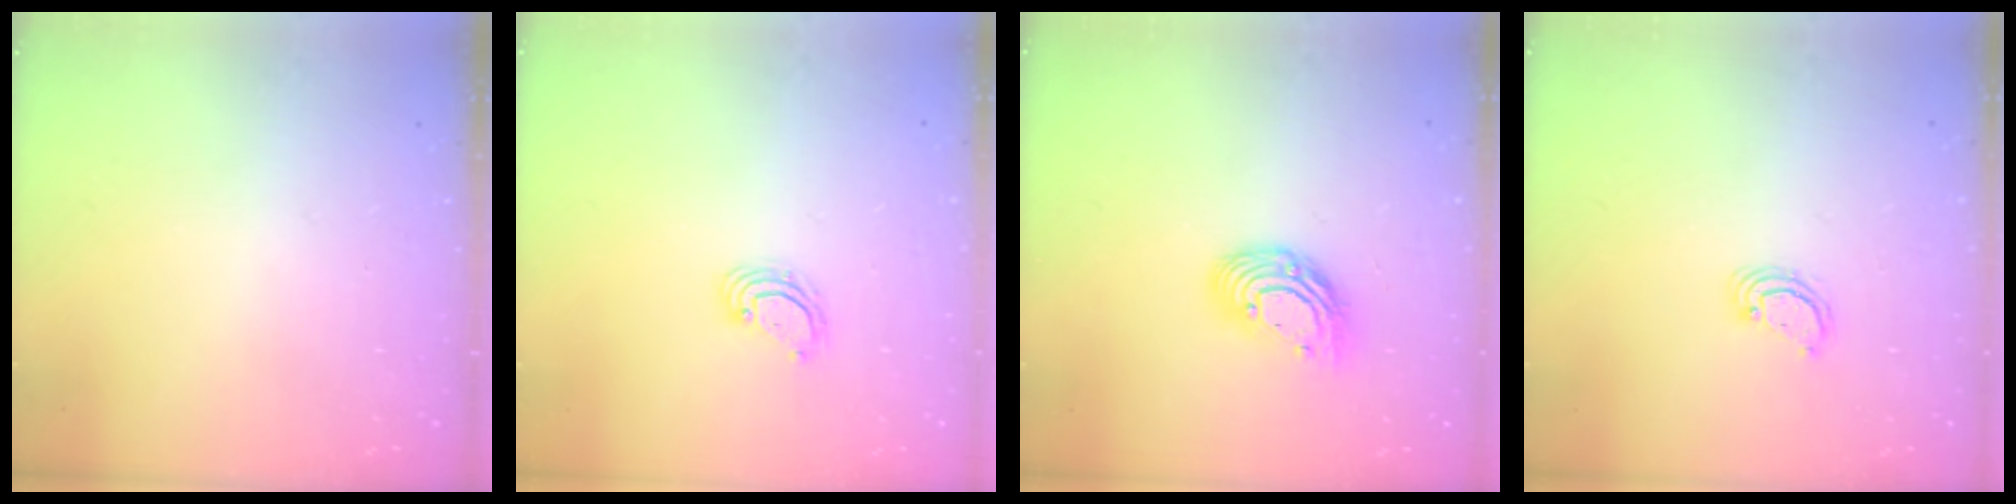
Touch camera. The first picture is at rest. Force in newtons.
{"total": 3.4, "press": 3.4, "slide": 0.2}
{"total": 11.6, "press": 11.5, "slide": 1.2}
{"total": 2.9, "press": 2.9, "slide": 0.3}